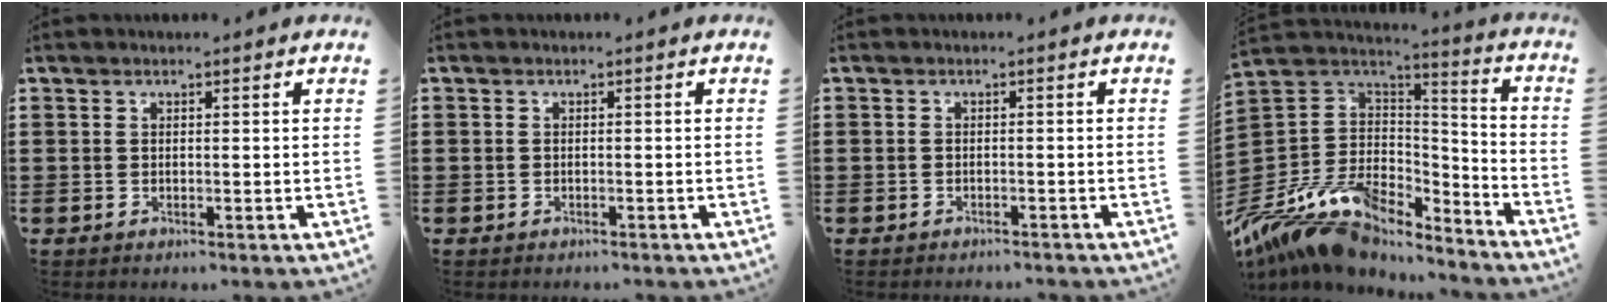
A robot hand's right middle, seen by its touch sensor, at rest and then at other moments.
{"total": 0.8, "force": [-0.7, 0.4, 0.0], "torque": [-0.002, 0.000, -0.015]}
{"total": 1.2, "force": [-1.2, 0.2, -0.2], "torque": [-0.001, 0.003, -0.027]}
{"total": 13.8, "force": [-10.6, 6.8, 5.7], "torque": [-0.138, 0.023, -0.198]}